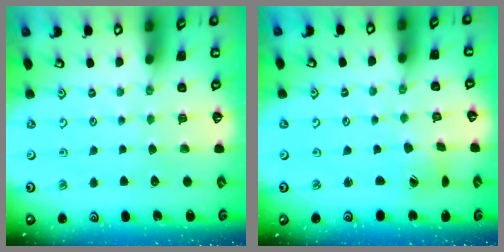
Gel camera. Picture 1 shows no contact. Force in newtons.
{"total": 2.2, "press": 2.2, "slide": 0.3}